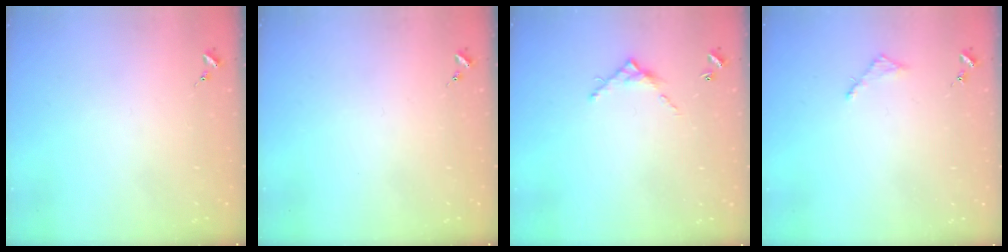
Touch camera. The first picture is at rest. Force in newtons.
{"total": 0.0}
{"total": 7.0, "press": 7.0, "slide": 0.2}
{"total": 2.8, "press": 2.7, "slide": 0.3}